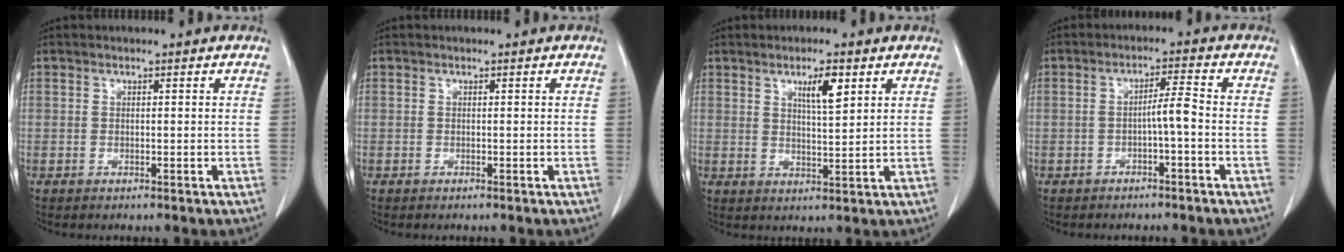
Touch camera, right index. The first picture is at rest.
{"total": 0.0}
{"total": 4.9, "force": [2.5, 0.8, 4.1], "torque": [-0.073, -0.001, 0.044]}
{"total": 3.4, "force": [-1.2, 0.0, 3.2], "torque": [-0.051, 0.009, -0.019]}